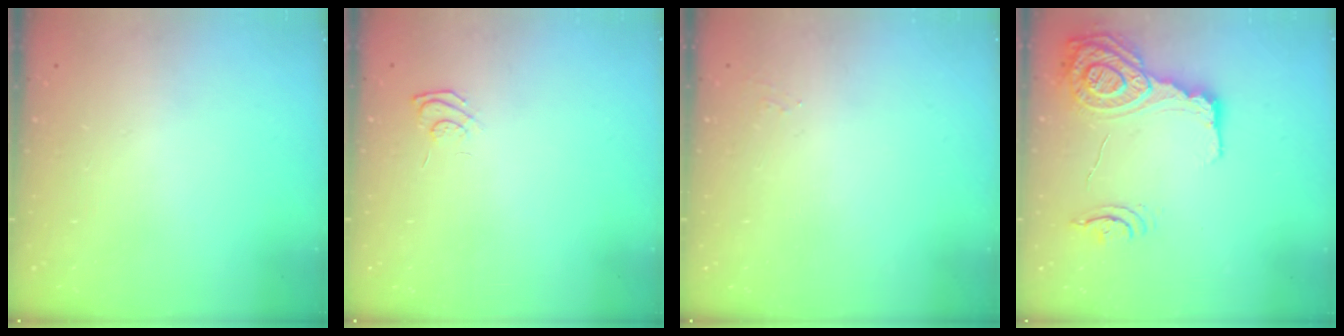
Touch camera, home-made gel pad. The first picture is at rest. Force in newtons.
{"total": 6.1, "press": 5.9, "slide": 1.4}
{"total": 5.1, "press": 5.1, "slide": 0.5}
{"total": 16.0, "press": 15.9, "slide": 1.2}